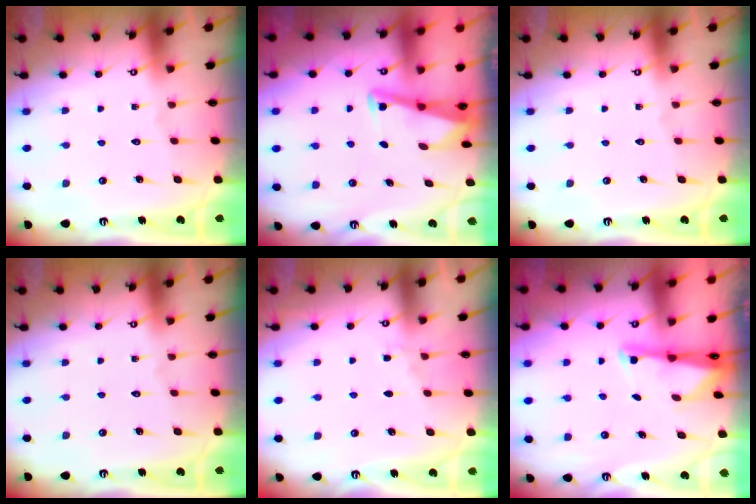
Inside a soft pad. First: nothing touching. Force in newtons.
{"total": 2.9, "press": 2.9, "slide": 0.4}
{"total": 0.0}
{"total": 0.0}
{"total": 3.6, "press": 3.5, "slide": 0.5}
{"total": 1.9, "press": 1.9, "slide": 0.4}